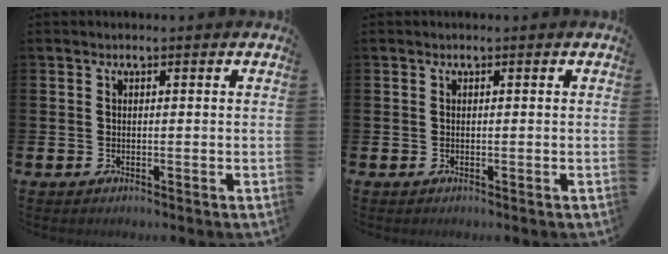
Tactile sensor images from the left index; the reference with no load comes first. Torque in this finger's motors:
{"motor_torque": [-0.02, 0.01, 0.03, 0.00]}